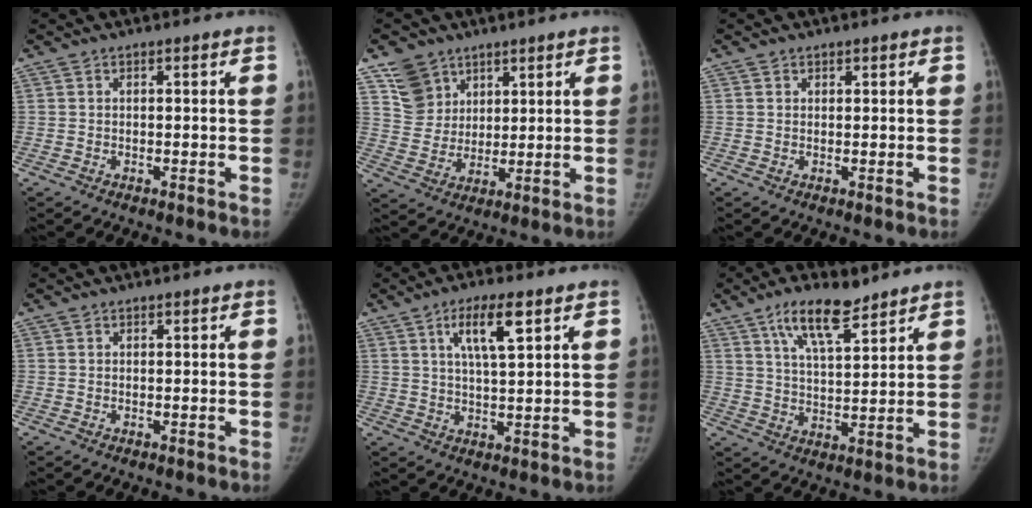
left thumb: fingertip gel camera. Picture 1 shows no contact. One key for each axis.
{"total": 8.2, "fx": 5.4, "fy": 6.1, "fz": 1.2, "tx": 0.009, "ty": -0.036, "tz": 0.112}
{"total": 0.8, "fx": 0.5, "fy": 0.6, "fz": 0.0, "tx": 0.010, "ty": -0.001, "tz": 0.004}
{"total": 0.0}
{"total": 7.9, "fx": 3.7, "fy": 2.0, "fz": 6.6, "tx": -0.113, "ty": -0.015, "tz": 0.067}
{"total": 10.4, "fx": 7.0, "fy": 3.6, "fz": 6.8, "tx": -0.103, "ty": -0.036, "tz": 0.127}